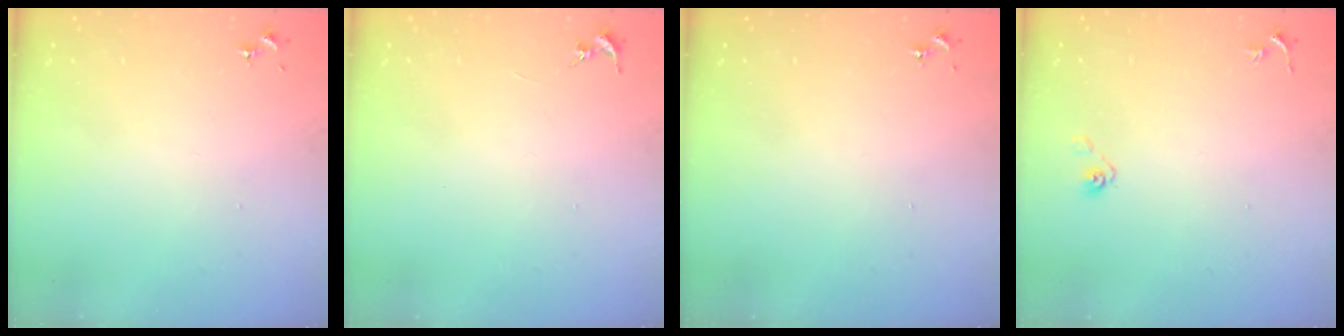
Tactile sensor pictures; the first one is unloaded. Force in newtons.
{"total": 0.0}
{"total": 0.0}
{"total": 4.0, "press": 3.3, "slide": 2.2}